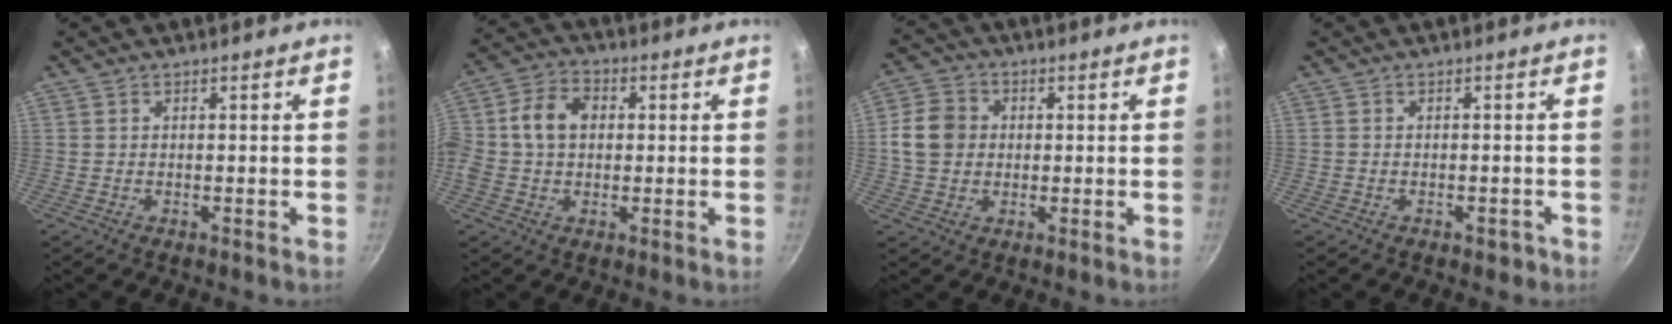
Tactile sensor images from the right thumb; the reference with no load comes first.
{"total": 10.5, "force": [1.0, 7.7, 7.1], "torque": [-0.121, 0.022, -0.003]}
{"total": 7.8, "force": [0.4, 6.7, 3.9], "torque": [-0.048, 0.008, -0.006]}
{"total": 1.9, "force": [-1.1, 1.2, 0.9], "torque": [-0.002, 0.016, -0.005]}